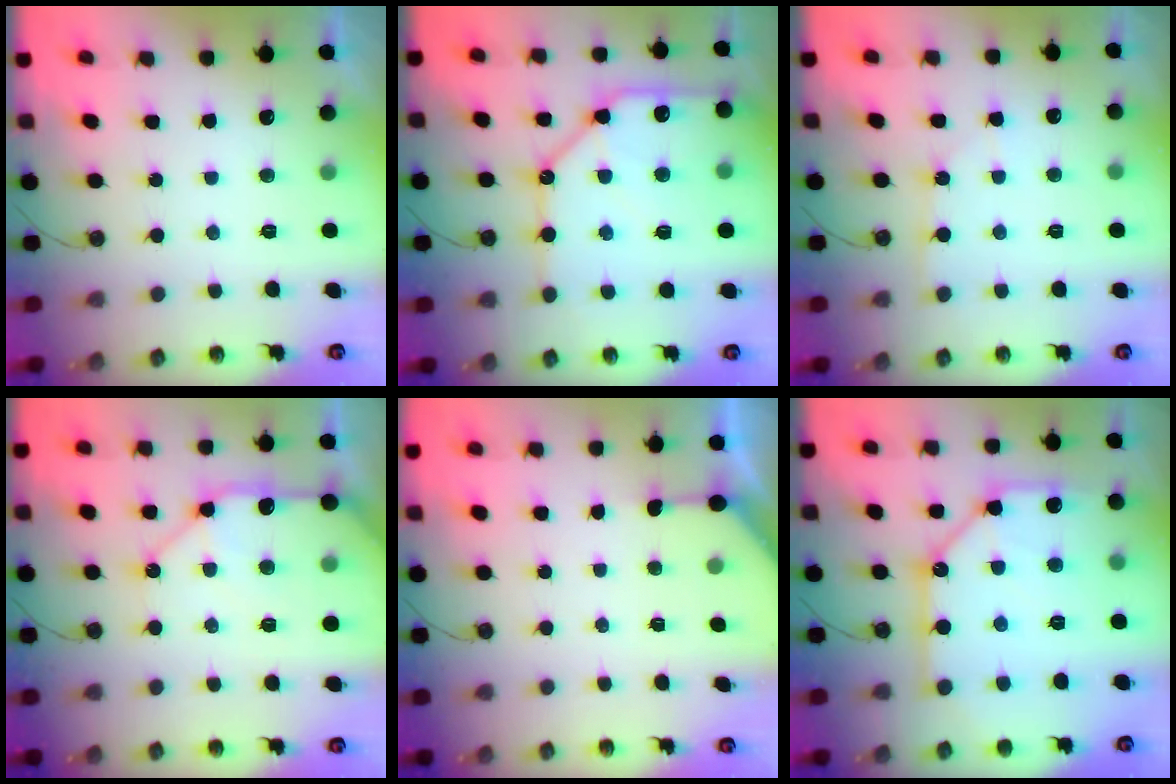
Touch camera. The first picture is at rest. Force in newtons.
{"total": 20.0, "press": 19.9, "slide": 2.3}
{"total": 6.2, "press": 6.2, "slide": 0.5}
{"total": 14.3, "press": 14.2, "slide": 1.7}
{"total": 2.7, "press": 2.7, "slide": 0.4}
{"total": 15.6, "press": 15.6, "slide": 1.4}